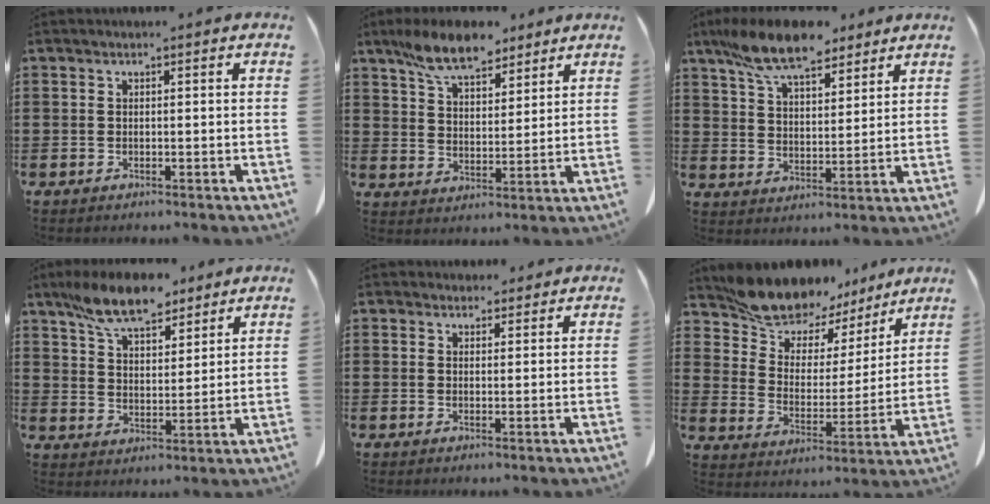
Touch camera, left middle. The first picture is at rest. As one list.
[{"total": 8.9, "force": [7.2, 3.0, 4.2], "torque": [-0.097, -0.012, 0.135]}, {"total": 10.5, "force": [8.3, 3.4, 5.4], "torque": [-0.131, -0.012, 0.158]}, {"total": 9.4, "force": [7.6, 3.1, 4.6], "torque": [-0.106, -0.013, 0.143]}, {"total": 2.4, "force": [2.2, 0.8, 0.2], "torque": [-0.009, -0.002, 0.044]}, {"total": 10.7, "force": [10.0, 3.4, 1.8], "torque": [-0.082, -0.069, 0.188]}]